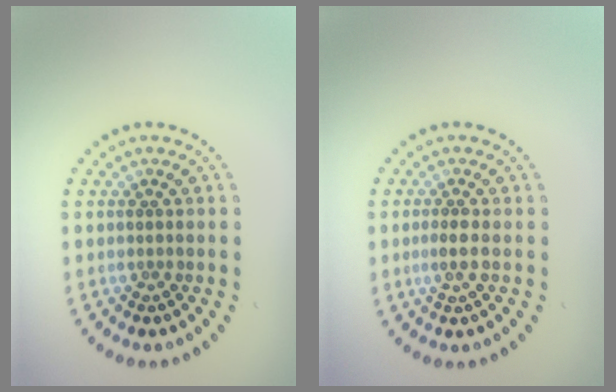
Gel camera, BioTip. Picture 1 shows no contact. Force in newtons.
{"total": 1.3, "press": 1.2, "slide": 0.5}